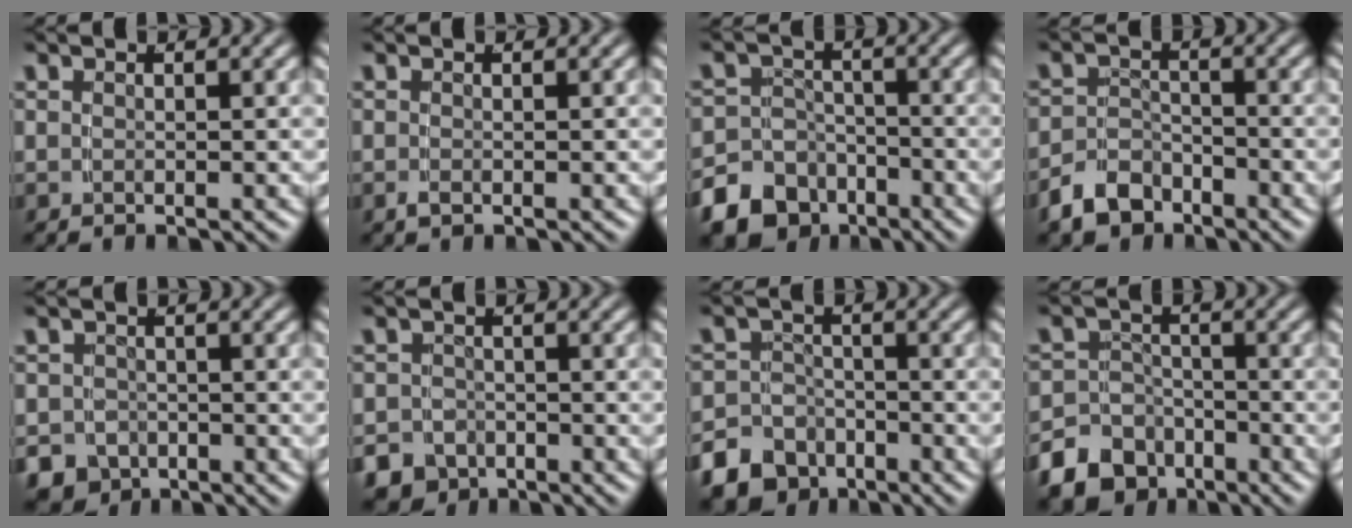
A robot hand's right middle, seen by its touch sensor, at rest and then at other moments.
{"total": 0.6, "force": [-0.5, -0.1, 0.3], "torque": [-0.009, -0.007, -0.005]}
{"total": 10.0, "force": [-6.1, 7.5, 2.4], "torque": [-0.044, -0.035, -0.101]}
{"total": 4.4, "force": [-3.5, 2.4, 1.2], "torque": [-0.015, -0.006, -0.059]}
{"total": 6.7, "force": [-4.0, 5.1, 1.6], "torque": [-0.028, -0.031, -0.064]}
{"total": 6.0, "force": [-3.8, 4.4, 1.3], "torque": [-0.021, -0.026, -0.061]}
{"total": 8.3, "force": [-5.1, 6.1, 2.1], "torque": [-0.035, -0.027, -0.086]}
{"total": 8.9, "force": [-5.5, 6.7, 2.2], "torque": [-0.040, -0.030, -0.091]}